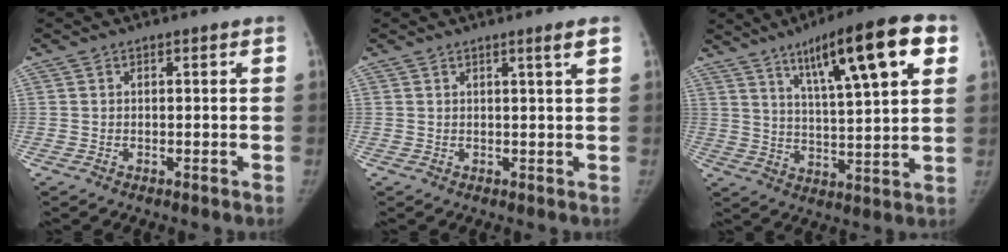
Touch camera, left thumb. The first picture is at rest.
{"total": 1.9, "force": [1.1, -0.4, 1.5], "torque": [-0.025, -0.010, 0.019]}
{"total": 18.6, "force": [8.7, 4.2, 15.9], "torque": [-0.218, -0.018, 0.134]}